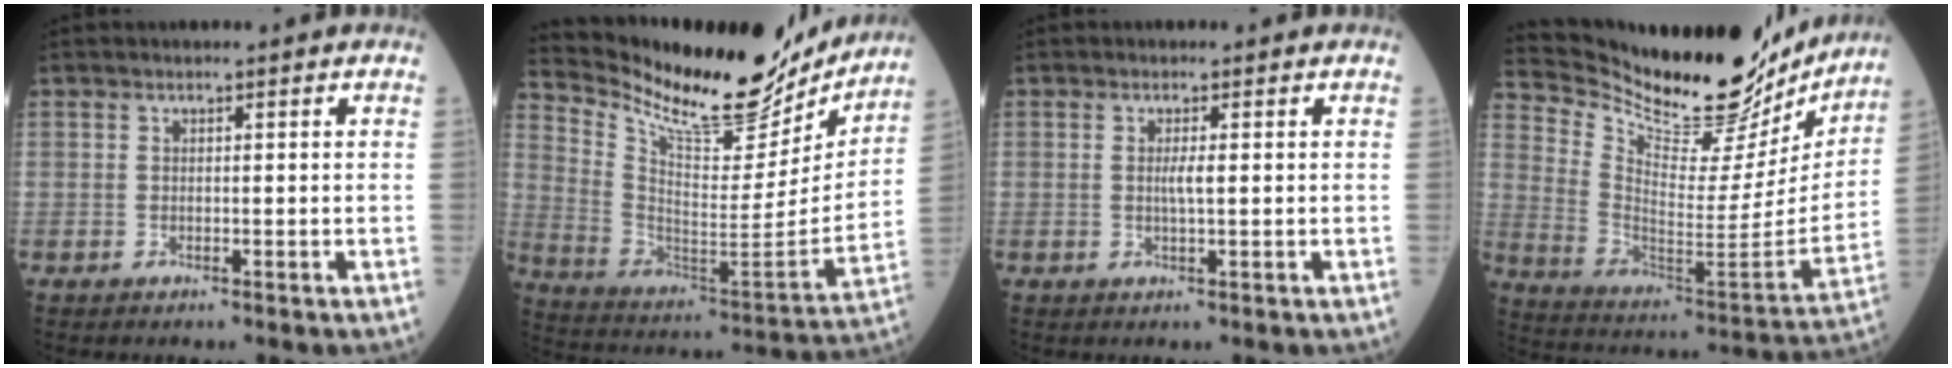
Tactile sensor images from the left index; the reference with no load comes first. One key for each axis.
{"total": 23.5, "fx": 20.8, "fy": 5.6, "fz": 9.4, "tx": -0.172, "ty": -0.043, "tz": 0.319}
{"total": 1.5, "fx": -0.2, "fy": 0.0, "fz": 1.4, "tx": -0.032, "ty": -0.004, "tz": -0.005}
{"total": 26.0, "fx": 23.2, "fy": 5.7, "fz": 10.3, "tx": -0.178, "ty": -0.057, "tz": 0.337}